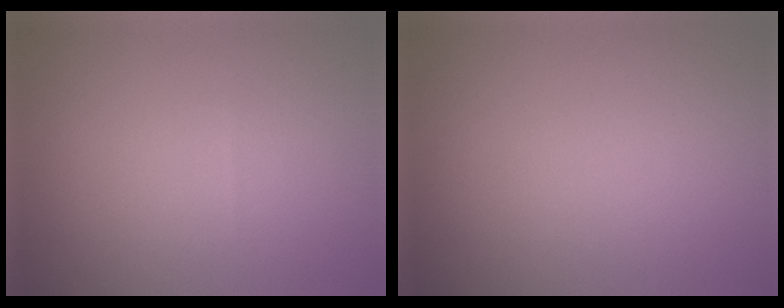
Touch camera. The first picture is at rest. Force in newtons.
{"total": 0.0}